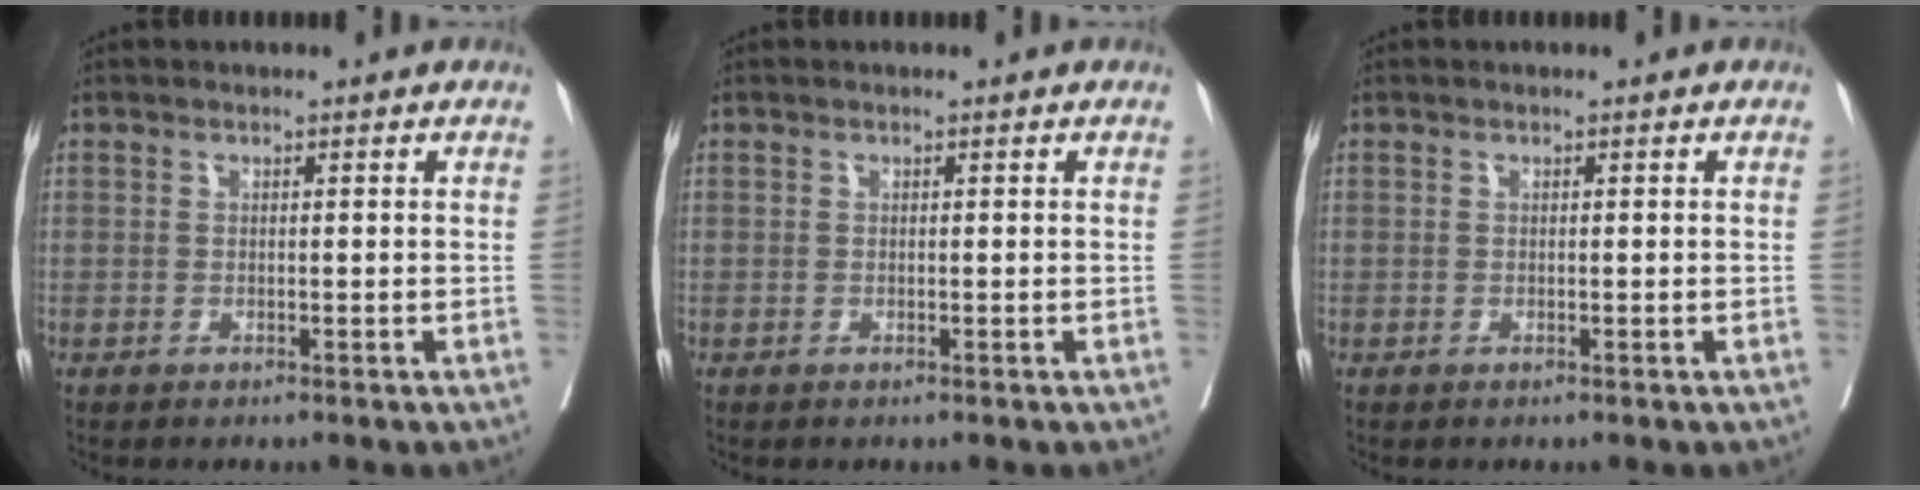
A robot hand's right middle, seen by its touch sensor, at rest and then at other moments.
{"total": 0.0}
{"total": 0.0}